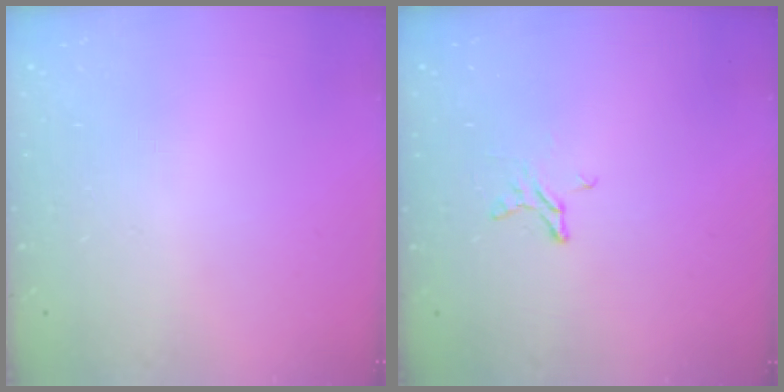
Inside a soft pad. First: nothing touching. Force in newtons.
{"total": 3.9, "press": 3.9, "slide": 0.4}